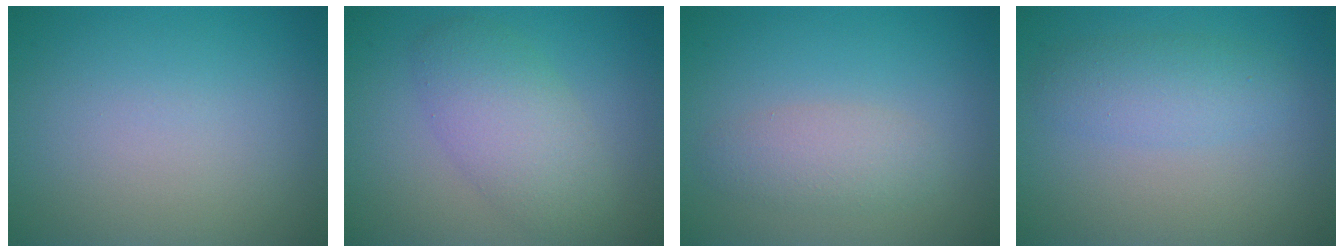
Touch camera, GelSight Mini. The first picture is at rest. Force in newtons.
{"total": 4.6, "press": 4.6, "slide": 0.2}
{"total": 2.5, "press": 2.5, "slide": 0.2}
{"total": 2.7, "press": 2.7, "slide": 0.0}